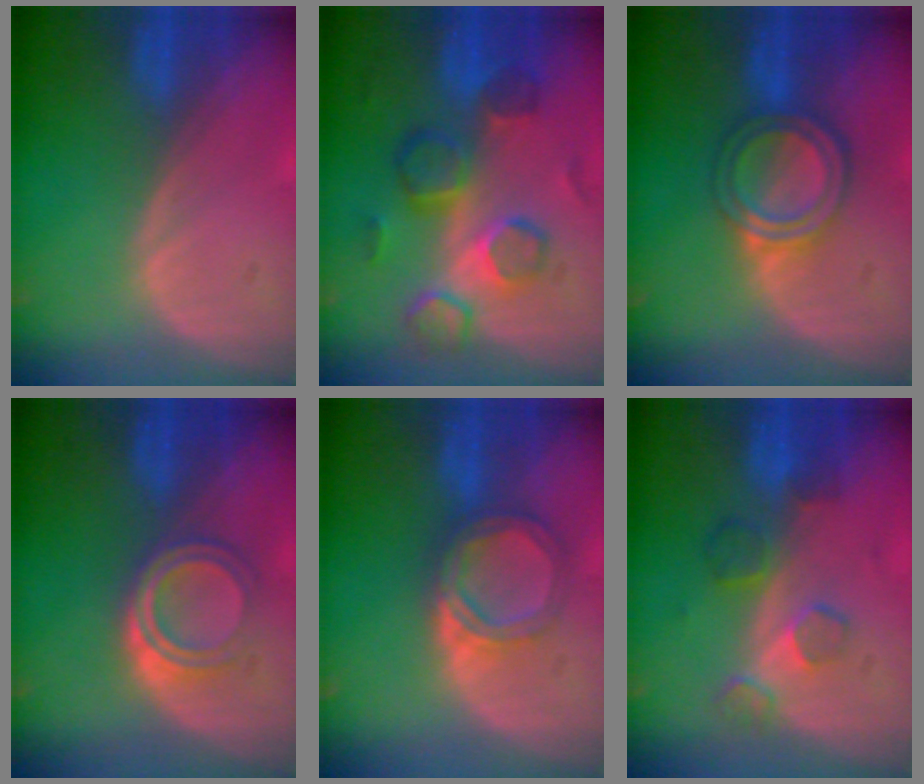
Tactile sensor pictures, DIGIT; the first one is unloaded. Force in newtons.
{"total": 8.8, "press": 8.5, "slide": 2.3}
{"total": 6.2, "press": 5.4, "slide": 3.1}
{"total": 4.7, "press": 4.3, "slide": 2.1}
{"total": 5.4, "press": 5.2, "slide": 1.6}
{"total": 4.8, "press": 4.5, "slide": 1.5}